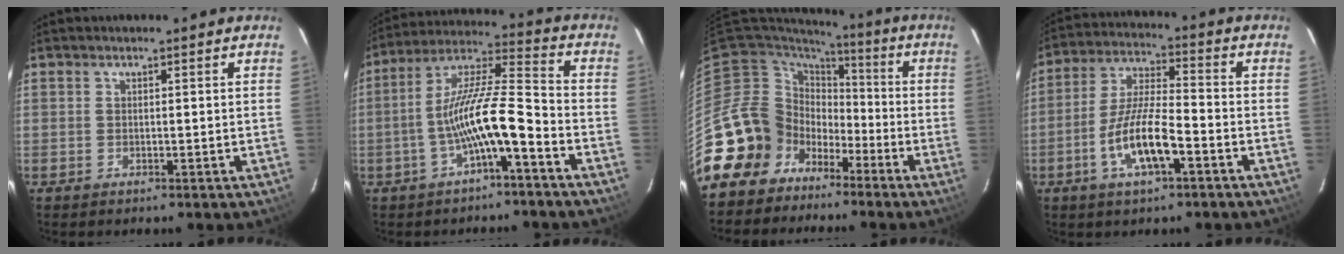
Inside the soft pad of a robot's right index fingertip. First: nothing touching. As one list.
[{"total": 11.9, "force": [-4.9, 1.5, 10.7], "torque": [-0.214, 0.011, -0.089]}, {"total": 14.9, "force": [-8.3, 12.0, 3.0], "torque": [-0.085, 0.028, -0.149]}, {"total": 11.1, "force": [-4.9, 2.8, 9.6], "torque": [-0.197, -0.003, -0.090]}]